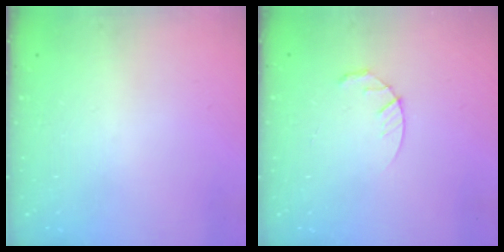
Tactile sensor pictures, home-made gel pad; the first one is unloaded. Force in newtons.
{"total": 3.9, "press": 3.9, "slide": 0.5}